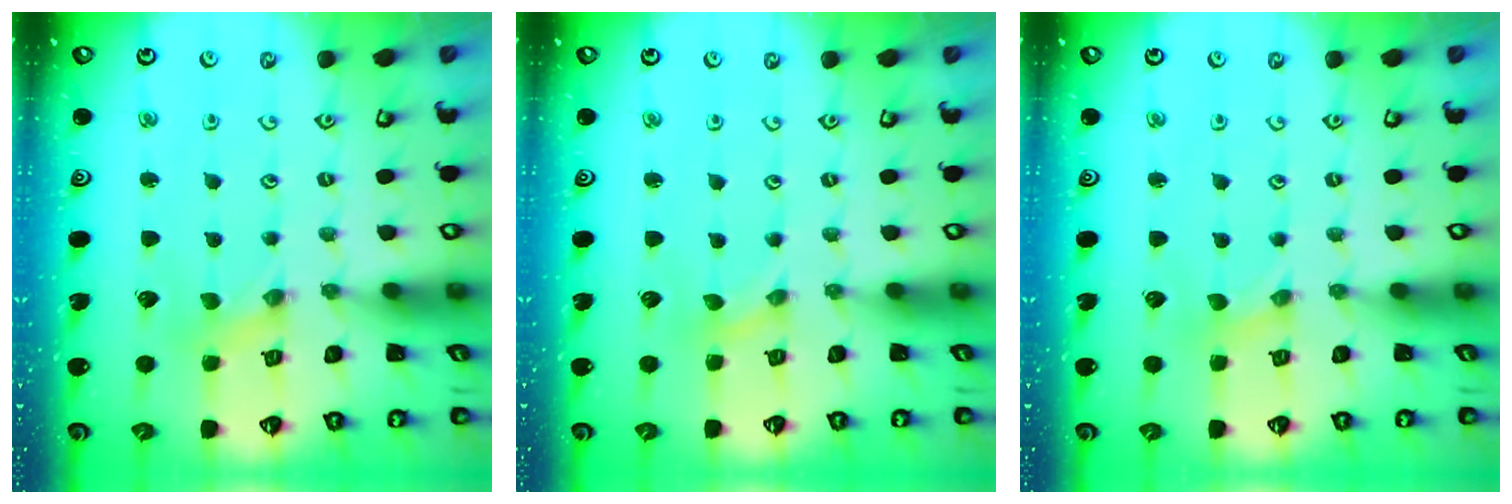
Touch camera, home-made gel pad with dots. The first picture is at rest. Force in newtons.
{"total": 0.0}
{"total": 0.0}